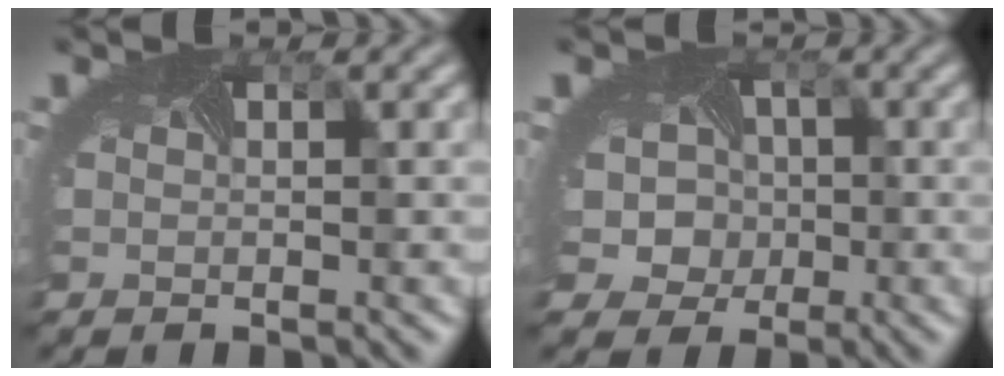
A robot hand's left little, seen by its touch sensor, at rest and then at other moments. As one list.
[{"total": 7.0, "force": [-0.5, 6.4, 3.0], "torque": [-0.048, 0.007, -0.038]}]